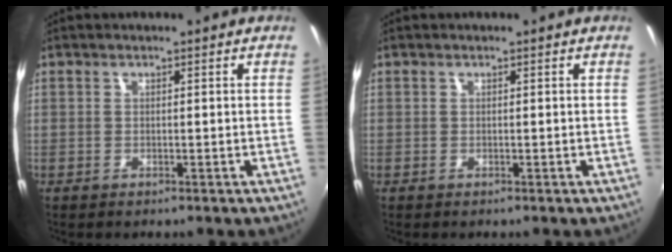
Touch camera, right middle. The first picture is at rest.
{"total": 0.0}